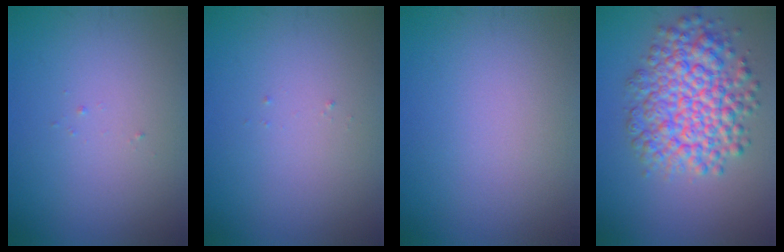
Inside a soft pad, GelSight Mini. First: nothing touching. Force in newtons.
{"total": 0.0}
{"total": 0.0}
{"total": 7.6, "press": 7.6, "slide": 0.3}